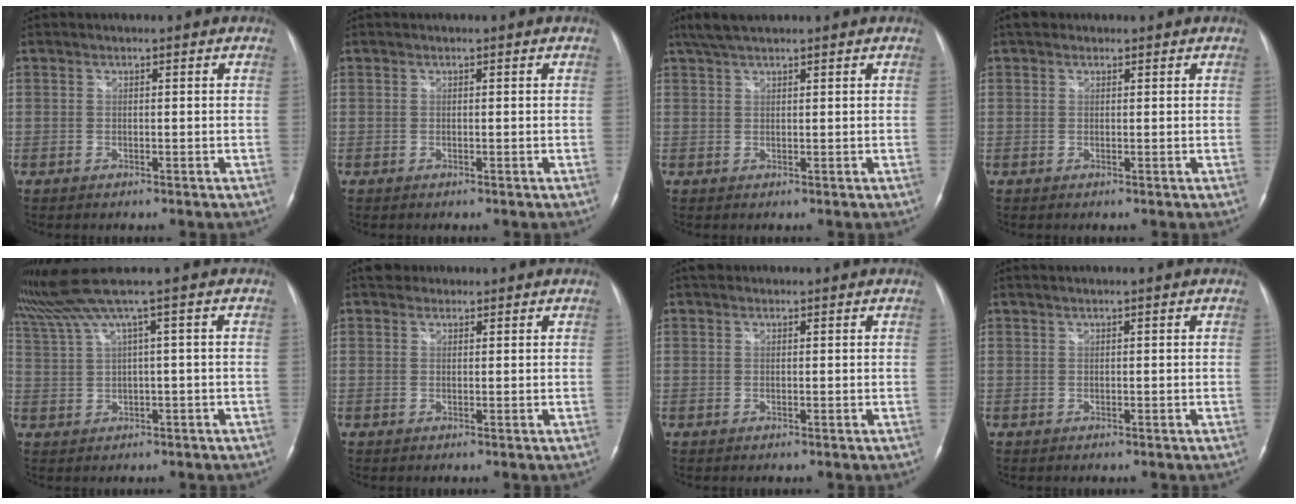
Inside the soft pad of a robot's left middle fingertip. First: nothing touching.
{"total": 0.0}
{"total": 3.9, "force": [3.2, 0.7, 2.1], "torque": [-0.047, 0.017, 0.063]}
{"total": 1.4, "force": [1.0, 1.0, 0.3], "torque": [-0.009, 0.013, 0.013]}
{"total": 6.5, "force": [4.3, -2.1, 4.4], "torque": [-0.091, 0.030, 0.090]}
{"total": 2.1, "force": [1.6, 1.3, 0.1], "torque": [0.000, 0.016, 0.023]}
{"total": 0.8, "force": [0.6, 0.5, 0.1], "torque": [-0.004, 0.009, 0.008]}
{"total": 0.7, "force": [0.5, -0.1, 0.5], "torque": [-0.015, 0.011, 0.014]}